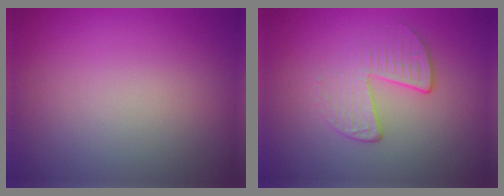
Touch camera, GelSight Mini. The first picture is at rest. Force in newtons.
{"total": 2.4, "press": 1.7, "slide": 1.8}